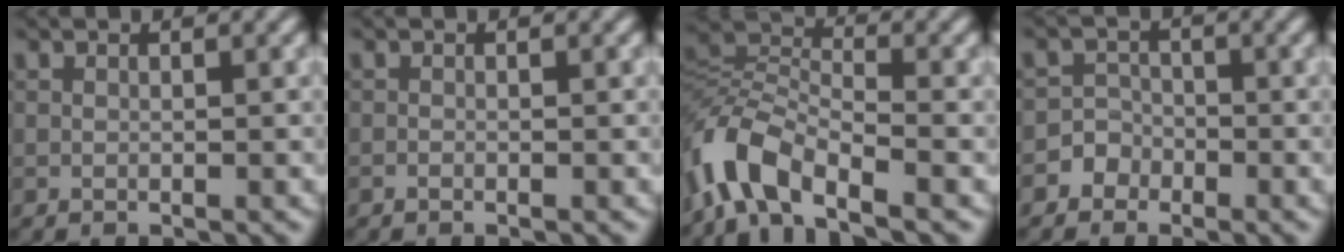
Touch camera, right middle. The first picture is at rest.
{"total": 0.0}
{"total": 7.5, "force": [-4.6, 3.3, 4.9], "torque": [-0.095, 0.006, -0.104]}
{"total": 2.5, "force": [-1.5, 2.1, 0.0], "torque": [0.036, 0.007, -0.037]}